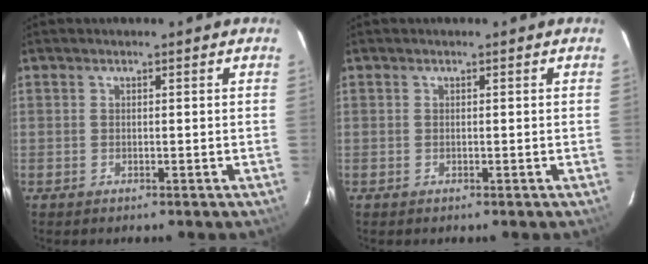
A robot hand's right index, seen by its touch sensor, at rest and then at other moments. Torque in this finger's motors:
{"motor_torque": [0.05, 0.02, 0.03, 0.00]}